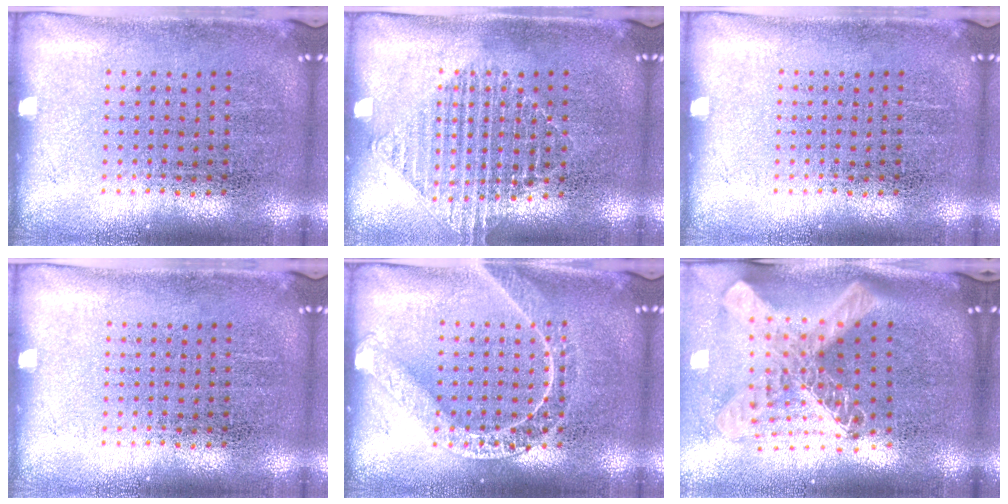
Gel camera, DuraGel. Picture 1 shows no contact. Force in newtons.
{"total": 1.2, "press": 1.1, "slide": 0.3}
{"total": 0.0}
{"total": 0.0}
{"total": 2.5, "press": 2.5, "slide": 0.4}
{"total": 3.0, "press": 2.1, "slide": 2.2}